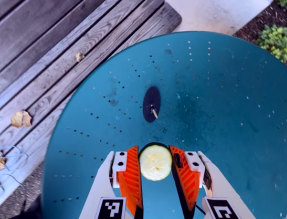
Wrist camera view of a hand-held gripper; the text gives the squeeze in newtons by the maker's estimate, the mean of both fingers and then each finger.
{"total": 11.3, "left": 11.7, "right": 10.8}